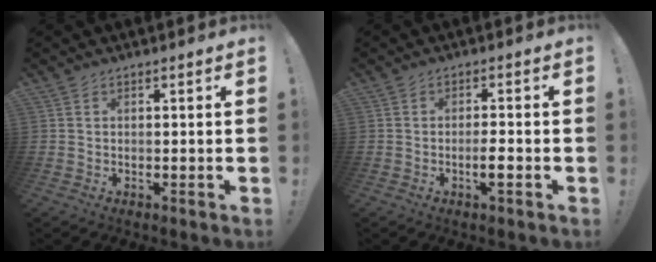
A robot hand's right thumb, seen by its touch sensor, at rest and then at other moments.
{"total": 3.6, "force": [-1.5, 0.5, 3.3], "torque": [-0.061, 0.003, -0.025]}